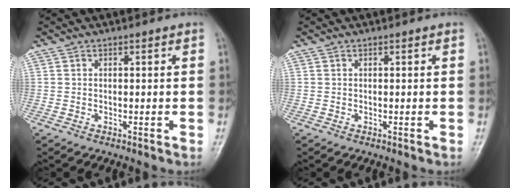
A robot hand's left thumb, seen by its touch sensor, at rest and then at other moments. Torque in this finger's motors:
{"motor_torque": [-0.01, 0.01, 0.01, 0.00, 0.00]}